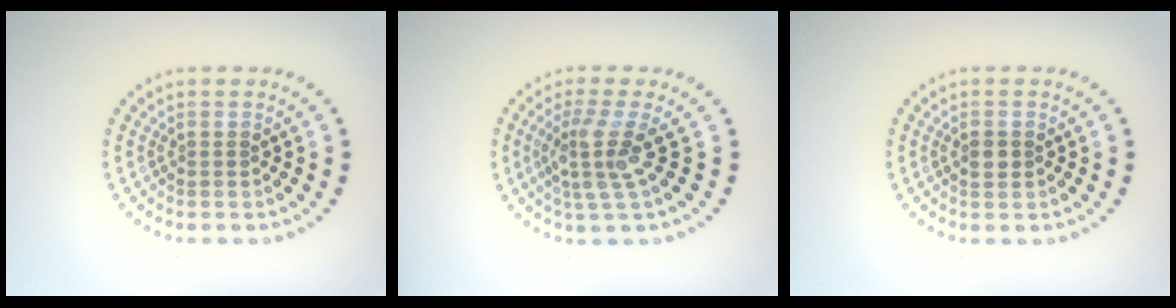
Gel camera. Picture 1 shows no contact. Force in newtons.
{"total": 3.4, "press": 2.4, "slide": 2.3}
{"total": 1.4, "press": 1.4, "slide": 0.1}